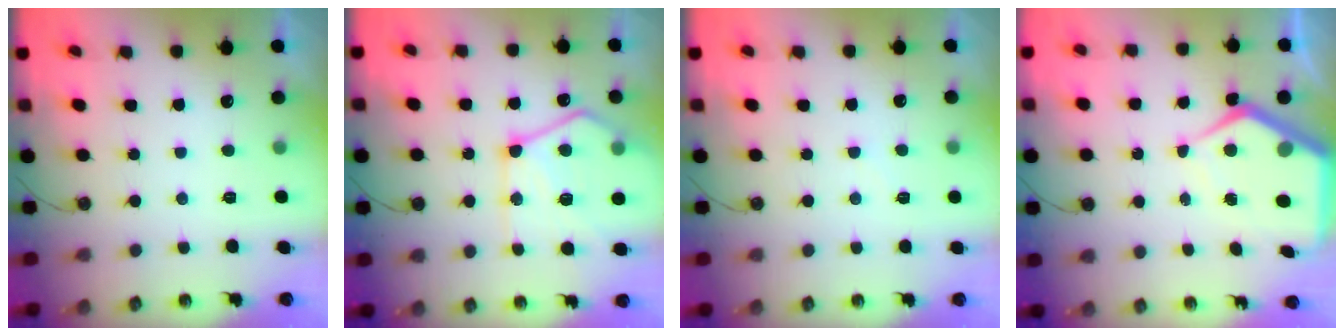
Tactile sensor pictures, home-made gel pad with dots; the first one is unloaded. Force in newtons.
{"total": 16.6, "press": 16.6, "slide": 0.9}
{"total": 2.8, "press": 2.8, "slide": 0.4}
{"total": 9.2, "press": 9.1, "slide": 0.7}